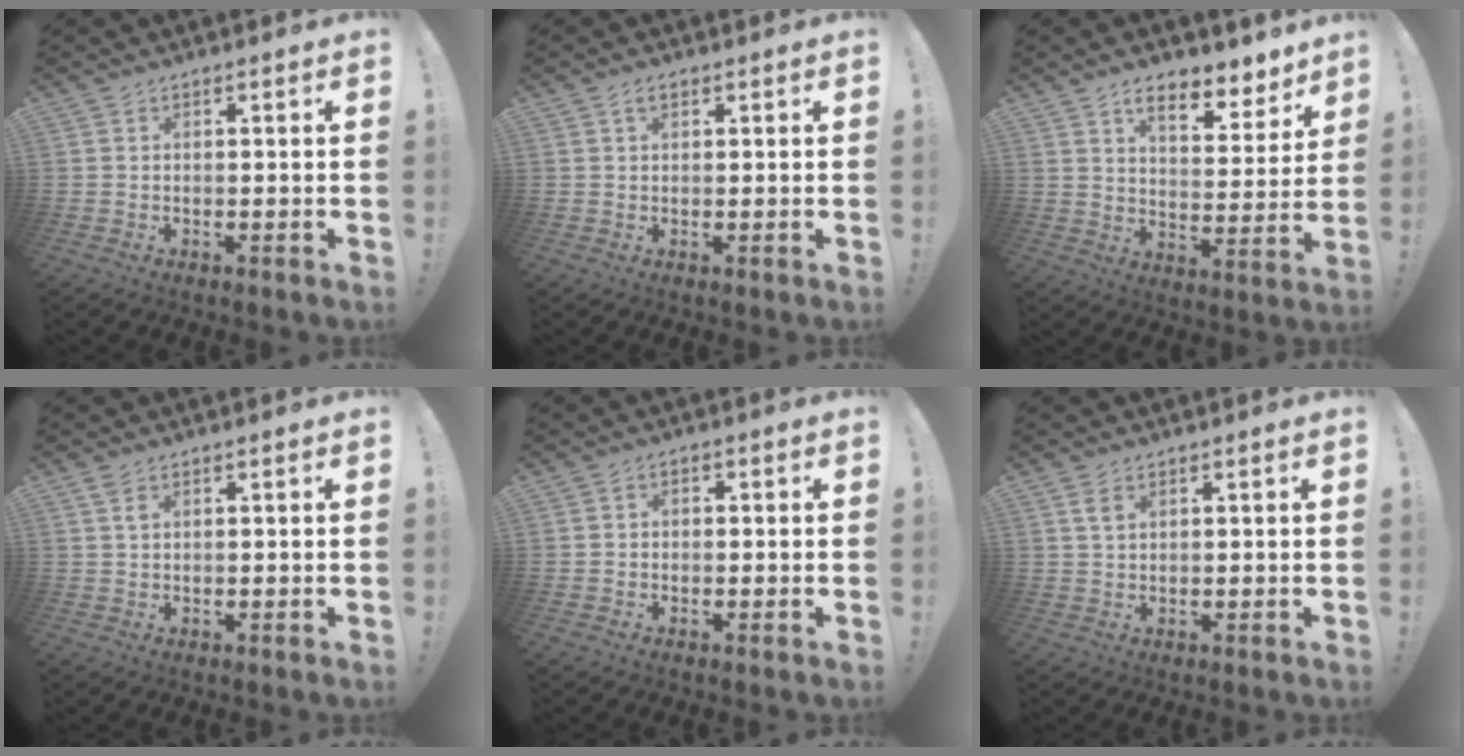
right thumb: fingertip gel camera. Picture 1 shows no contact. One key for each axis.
{"total": 2.0, "fx": 1.0, "fy": 1.2, "fz": 1.3, "tx": -0.026, "ty": 0.003, "tz": 0.018}
{"total": 10.0, "fx": 7.5, "fy": 3.8, "fz": 5.4, "tx": -0.071, "ty": -0.058, "tz": 0.133}
{"total": 2.1, "fx": 1.1, "fy": 0.9, "fz": 1.5, "tx": -0.027, "ty": 0.001, "tz": 0.019}
{"total": 1.5, "fx": -0.7, "fy": 1.2, "fz": 0.5, "tx": -0.008, "ty": 0.006, "tz": -0.014}
{"total": 3.2, "fx": 1.9, "fy": 1.6, "fz": 2.1, "tx": -0.033, "ty": -0.007, "tz": 0.032}